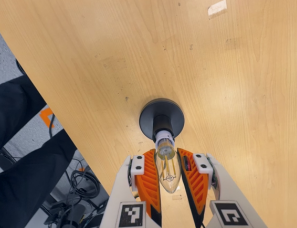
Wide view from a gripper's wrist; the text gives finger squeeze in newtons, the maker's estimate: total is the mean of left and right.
{"total": 14.4, "left": 13.8, "right": 14.9}